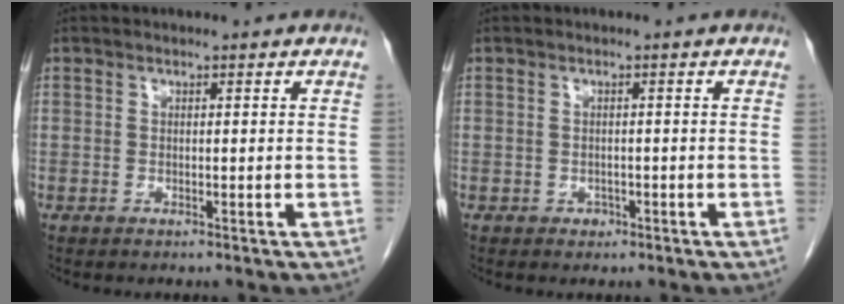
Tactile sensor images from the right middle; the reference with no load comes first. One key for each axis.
{"total": 1.0, "fx": -0.5, "fy": 0.8, "fz": 0.3, "tx": -0.004, "ty": 0.002, "tz": -0.006}